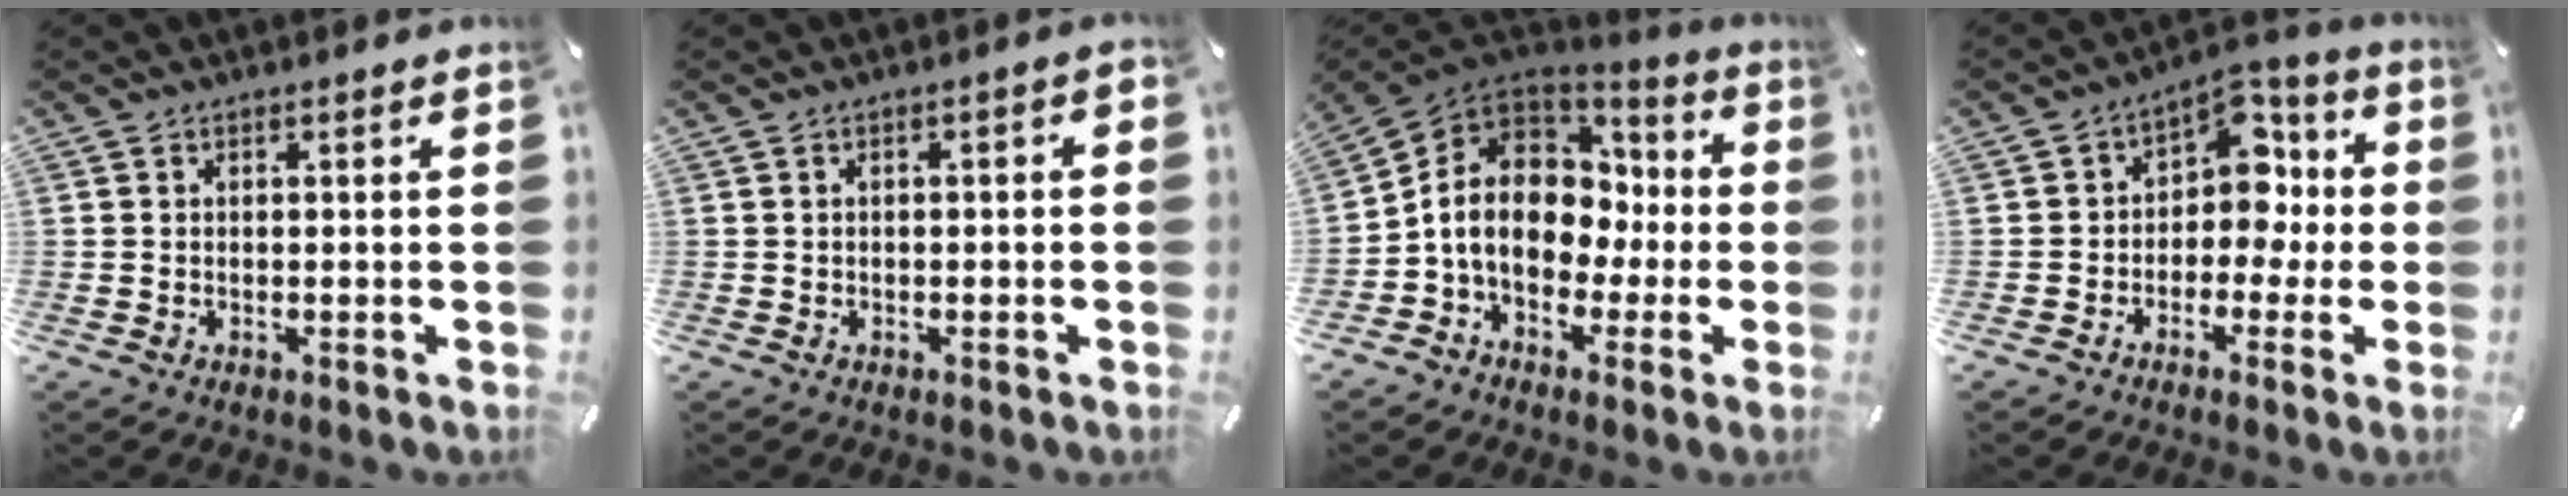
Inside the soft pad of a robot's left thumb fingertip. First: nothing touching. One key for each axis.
{"total": 1.5, "fx": -0.5, "fy": 0.6, "fz": 1.3, "tx": -0.021, "ty": 0.002, "tz": -0.010}
{"total": 12.6, "fx": -1.2, "fy": 10.5, "fz": 6.8, "tx": -0.146, "ty": 0.005, "tz": -0.019}
{"total": 9.5, "fx": 1.5, "fy": 7.5, "fz": 5.6, "tx": -0.075, "ty": -0.011, "tz": 0.026}